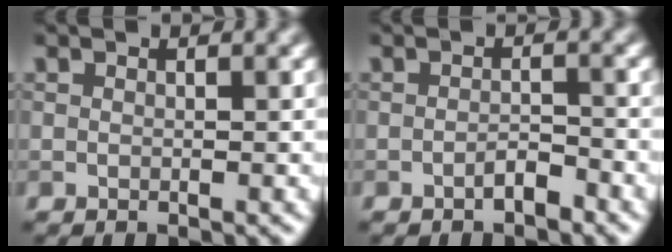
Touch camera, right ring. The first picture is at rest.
{"total": 1.5, "force": [-1.1, 0.4, 0.9], "torque": [-0.015, 0.004, -0.019]}